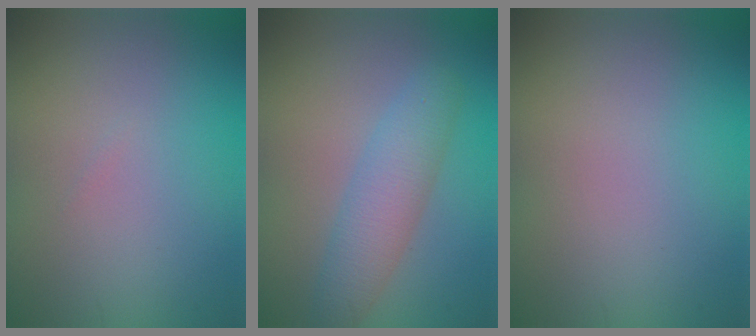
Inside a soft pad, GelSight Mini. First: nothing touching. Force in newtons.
{"total": 3.8, "press": 3.8, "slide": 0.1}
{"total": 0.0}